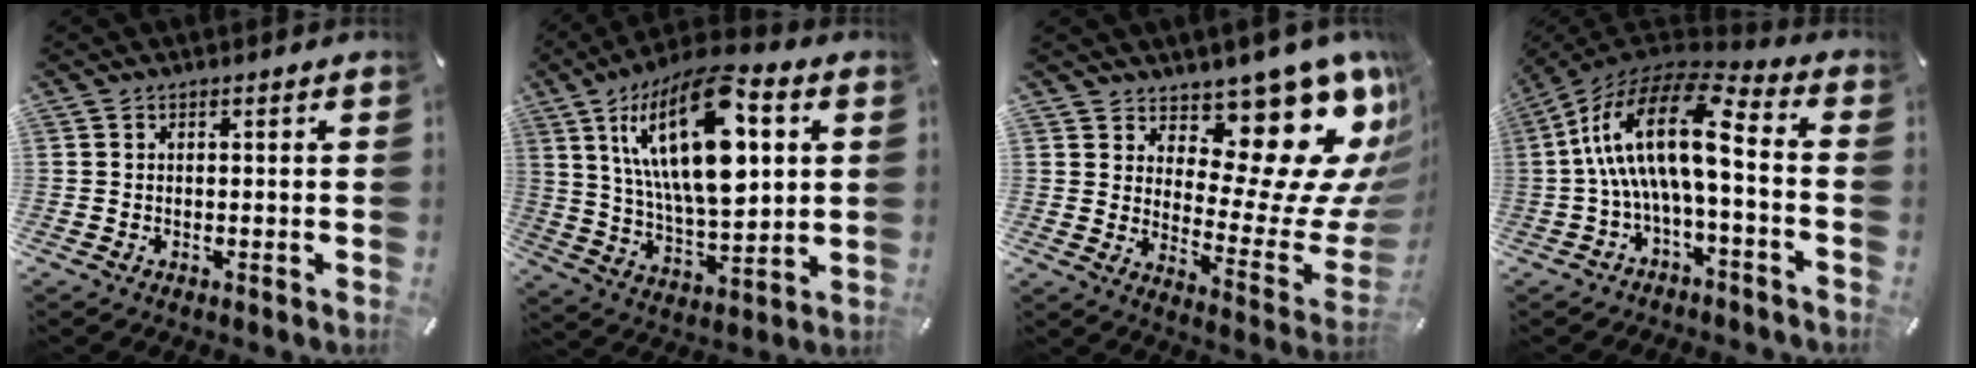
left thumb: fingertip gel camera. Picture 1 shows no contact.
{"total": 24.9, "force": [9.0, 11.1, 20.3], "torque": [-0.388, -0.029, 0.136]}
{"total": 16.7, "force": [11.4, 7.7, 9.3], "torque": [-0.105, -0.112, 0.184]}
{"total": 18.1, "force": [0.6, 6.9, 16.7], "torque": [-0.330, -0.001, 0.003]}